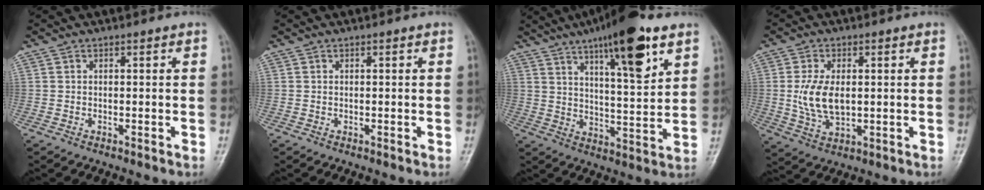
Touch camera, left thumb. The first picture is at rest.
{"total": 0.0}
{"total": 17.3, "force": [9.8, 4.3, 13.6], "torque": [-0.192, -0.038, 0.154]}
{"total": 8.3, "force": [0.4, 4.7, 6.9], "torque": [-0.137, -0.007, 0.013]}